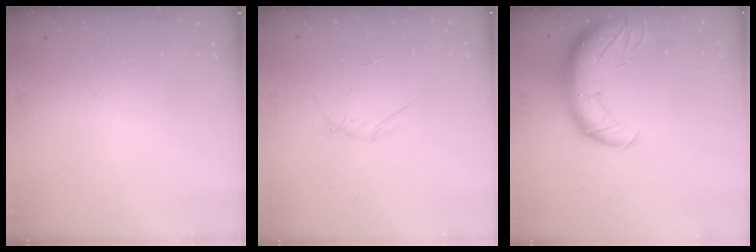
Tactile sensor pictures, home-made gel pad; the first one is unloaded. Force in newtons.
{"total": 3.6, "press": 3.5, "slide": 0.9}
{"total": 15.2, "press": 14.7, "slide": 3.6}